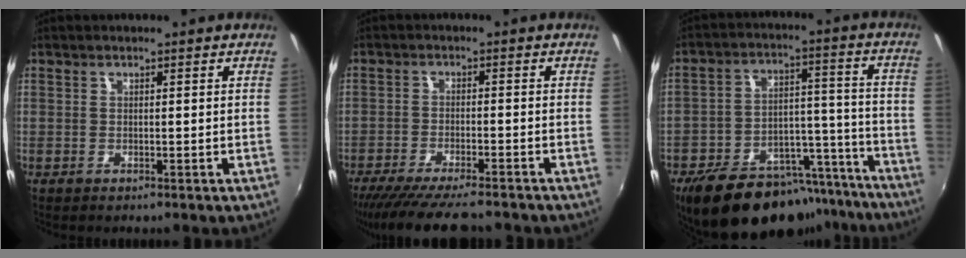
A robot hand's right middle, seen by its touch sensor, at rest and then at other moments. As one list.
[{"total": 12.7, "force": [-11.0, 1.4, 6.3], "torque": [-0.132, -0.036, -0.176]}, {"total": 22.9, "force": [-18.3, 9.7, 9.8], "torque": [-0.176, 0.032, -0.238]}]